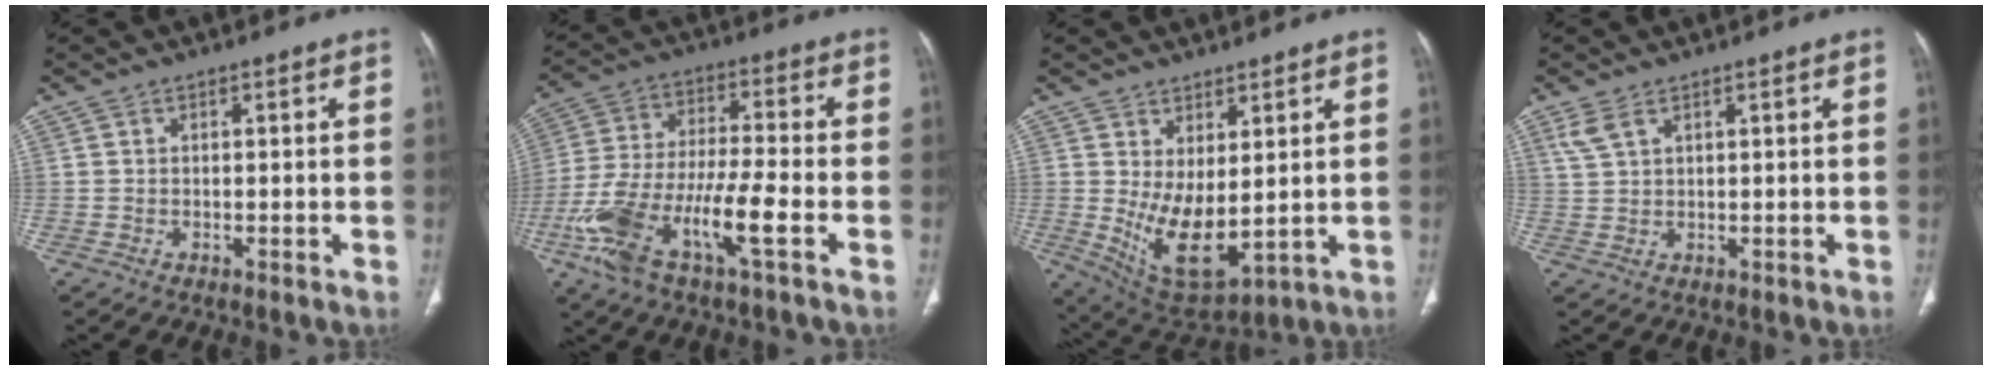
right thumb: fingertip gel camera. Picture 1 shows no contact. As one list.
[{"total": 16.0, "force": [-6.5, 3.8, 14.1], "torque": [-0.307, 0.024, -0.123]}, {"total": 10.4, "force": [1.0, 4.9, 9.1], "torque": [-0.152, -0.032, 0.043]}, {"total": 3.1, "force": [1.8, 1.4, 2.0], "torque": [-0.051, 0.005, 0.050]}]